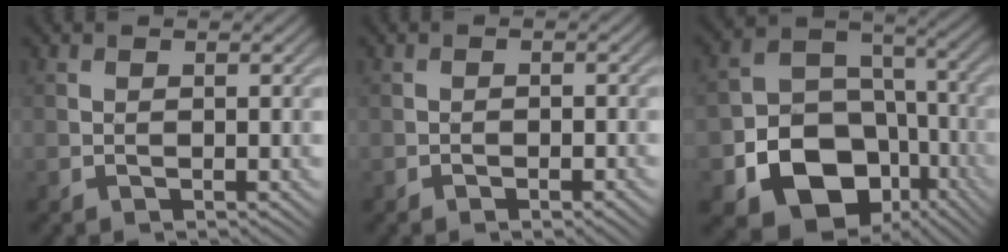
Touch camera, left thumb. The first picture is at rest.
{"total": 1.8, "force": [-1.1, 0.7, 1.3], "torque": [-0.016, -0.001, -0.015]}
{"total": 16.6, "force": [-7.3, 12.7, 7.7], "torque": [-0.155, -0.042, -0.127]}